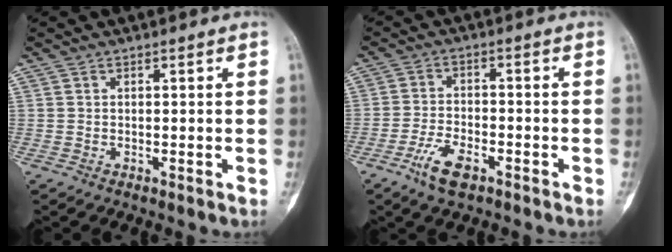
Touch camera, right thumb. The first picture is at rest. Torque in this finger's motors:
{"motor_torque": [-0.25, -0.15, 0.21, 0.10, 0.05]}